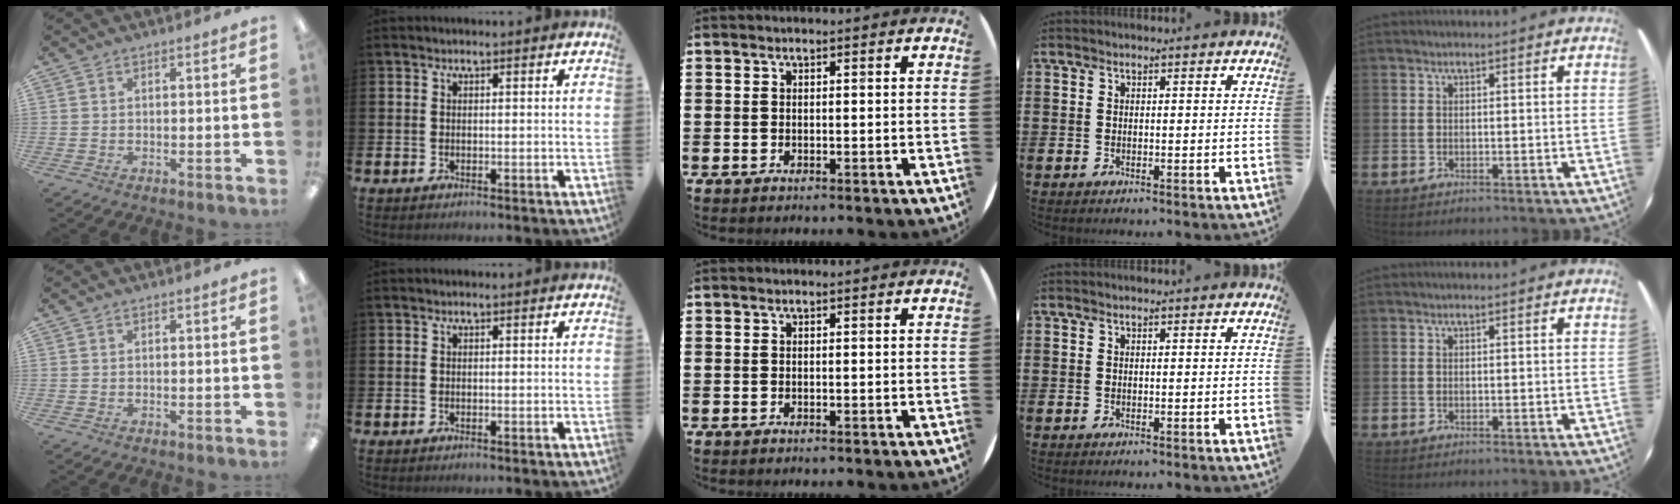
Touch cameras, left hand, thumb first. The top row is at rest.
{}